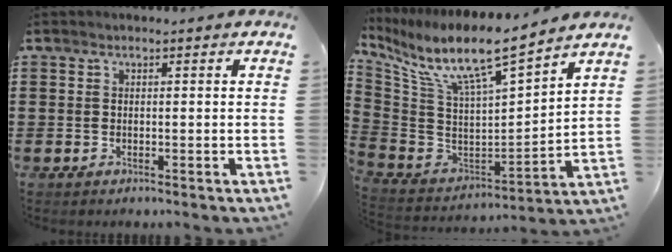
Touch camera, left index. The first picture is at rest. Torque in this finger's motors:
{"motor_torque": [2.14, 0.00, 0.42, 0.21]}